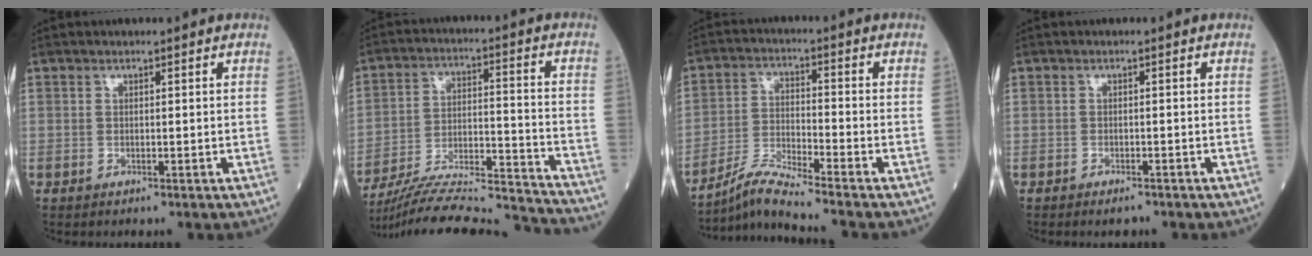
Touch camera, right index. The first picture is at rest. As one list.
[{"total": 22.6, "force": [-21.5, -0.2, 6.9], "torque": [-0.106, -0.007, -0.324]}, {"total": 7.3, "force": [-6.6, -2.0, 2.4], "torque": [-0.056, -0.019, -0.127]}, {"total": 1.6, "force": [-1.3, 0.6, 0.7], "torque": [-0.012, -0.001, -0.015]}]